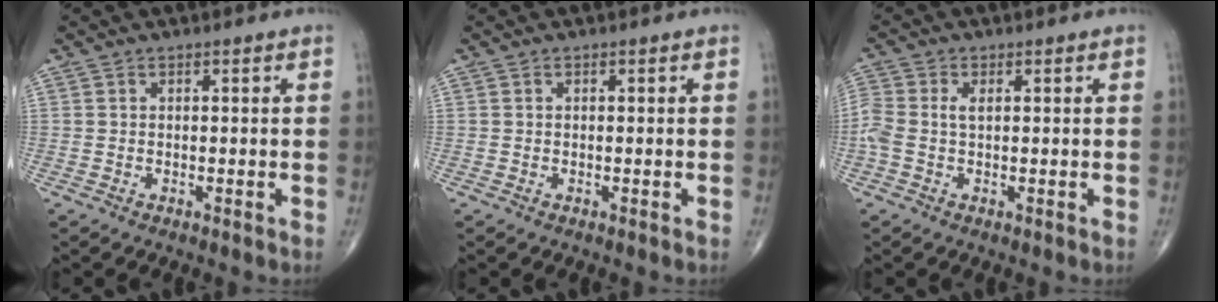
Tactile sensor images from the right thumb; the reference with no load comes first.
{"total": 0.0}
{"total": 4.3, "force": [0.3, 2.4, 3.6], "torque": [-0.105, 0.017, 0.005]}